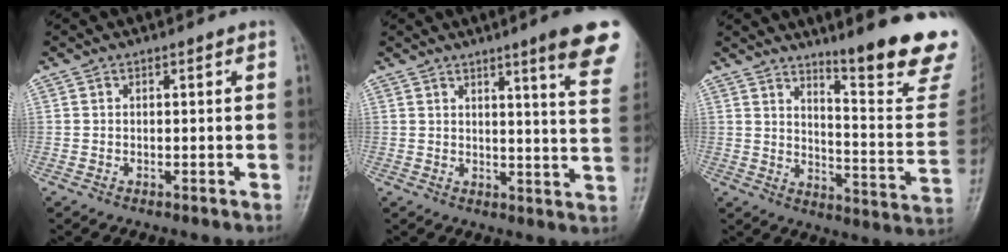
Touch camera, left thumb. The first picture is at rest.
{"total": 13.1, "force": [8.4, 0.9, 10.0], "torque": [-0.107, -0.041, 0.089]}
{"total": 19.1, "force": [14.2, 1.8, 12.6], "torque": [-0.136, -0.124, 0.196]}